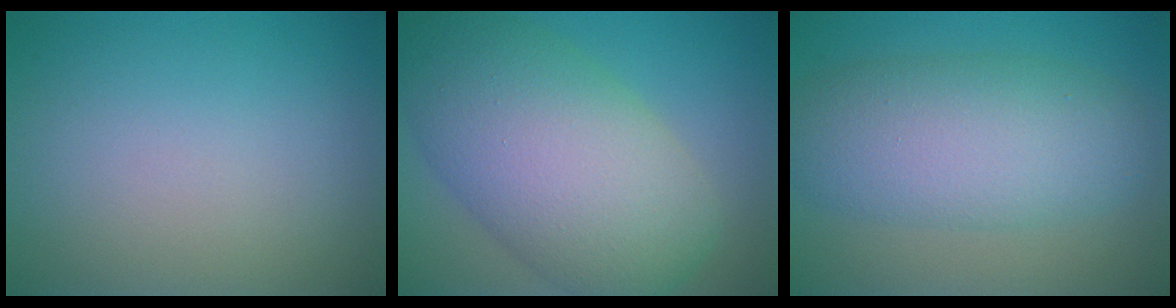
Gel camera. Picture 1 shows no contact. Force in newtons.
{"total": 11.7, "press": 11.7, "slide": 0.4}
{"total": 7.5, "press": 7.5, "slide": 0.3}